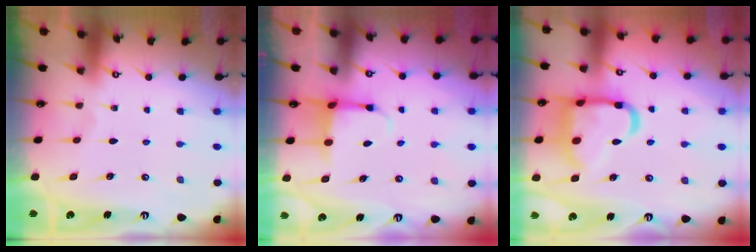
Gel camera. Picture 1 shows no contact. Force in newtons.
{"total": 3.8, "press": 3.6, "slide": 1.3}
{"total": 19.5, "press": 19.4, "slide": 1.8}